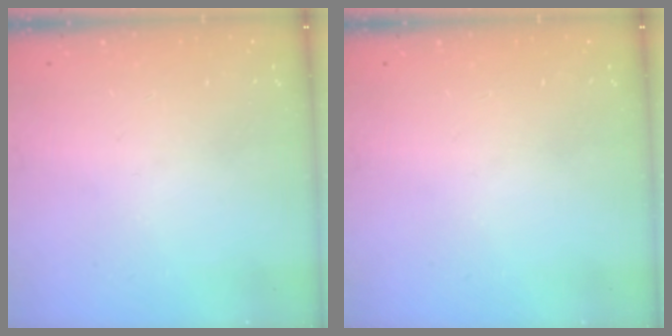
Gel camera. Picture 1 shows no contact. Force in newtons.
{"total": 0.0}